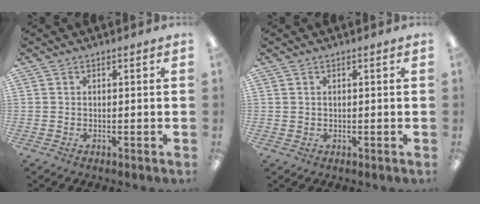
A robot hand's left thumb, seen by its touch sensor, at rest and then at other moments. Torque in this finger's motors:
{"motor_torque": [-0.26, 0.12, 0.17, -0.27, 0.01]}